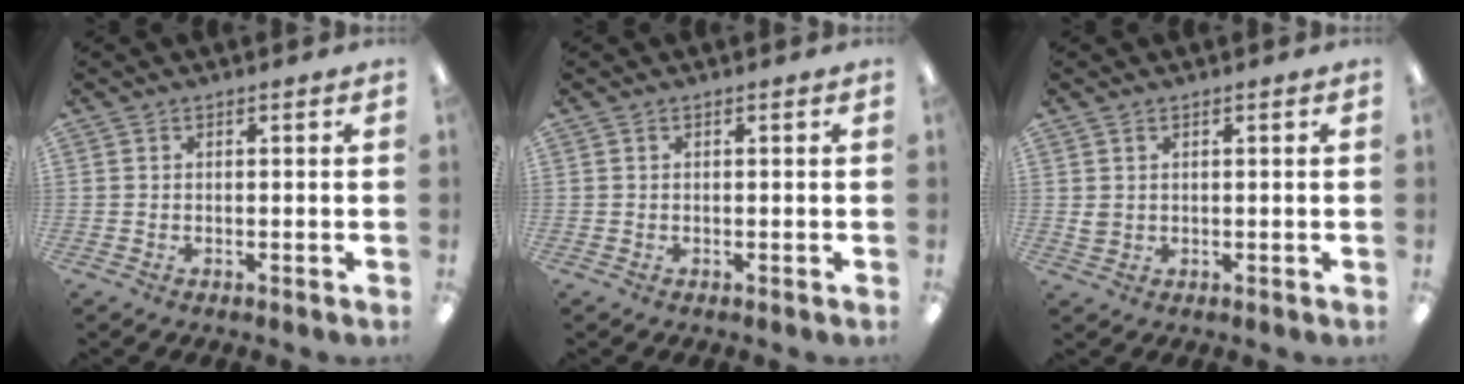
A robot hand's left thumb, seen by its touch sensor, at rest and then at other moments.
{"total": 0.0}
{"total": 1.8, "force": [0.8, 1.4, 0.9], "torque": [-0.019, 0.003, 0.014]}